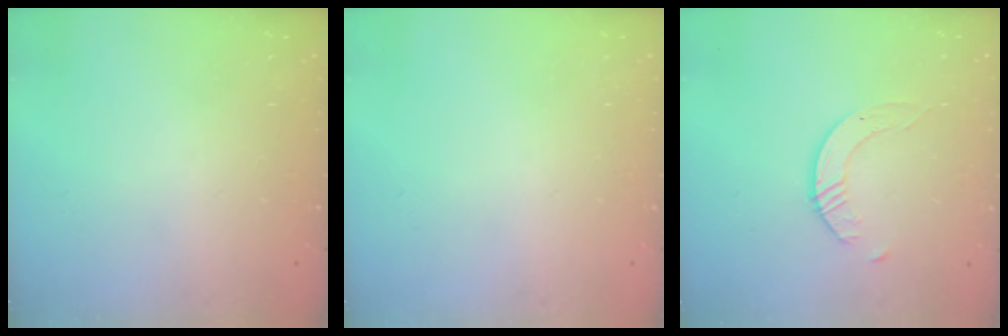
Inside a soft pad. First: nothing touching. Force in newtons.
{"total": 0.0}
{"total": 2.6, "press": 2.6, "slide": 0.3}